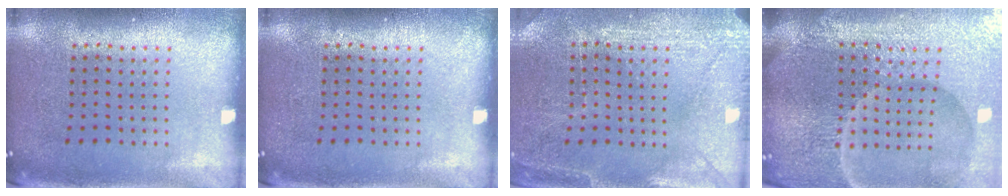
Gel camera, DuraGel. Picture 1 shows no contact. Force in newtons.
{"total": 0.0}
{"total": 2.9, "press": 2.8, "slide": 0.7}
{"total": 6.6, "press": 5.9, "slide": 3.0}